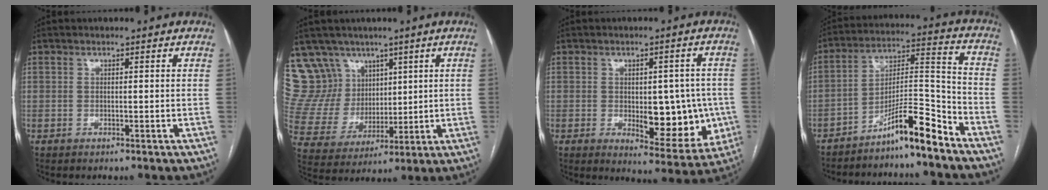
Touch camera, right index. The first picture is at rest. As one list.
[{"total": 13.9, "force": [9.3, 10.0, 2.3], "torque": [-0.065, 0.050, 0.200]}, {"total": 11.6, "force": [-1.4, 5.5, 10.1], "torque": [-0.115, 0.004, 0.000]}, {"total": 10.4, "force": [-8.3, 0.4, 6.4], "torque": [-0.109, 0.024, -0.140]}]